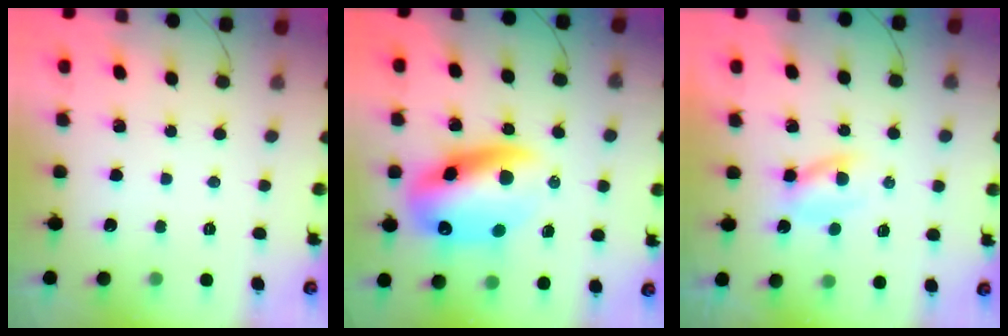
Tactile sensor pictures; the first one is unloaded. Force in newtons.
{"total": 15.9, "press": 15.3, "slide": 4.4}
{"total": 2.6, "press": 2.3, "slide": 1.2}